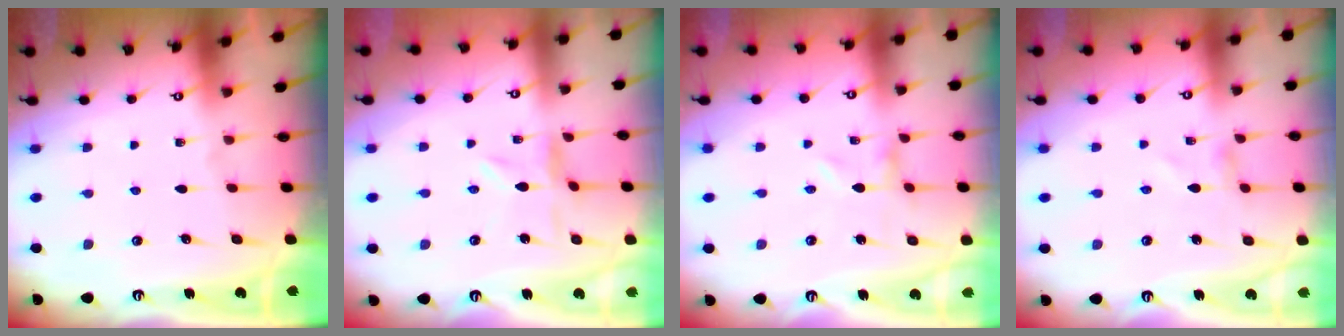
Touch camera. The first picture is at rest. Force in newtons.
{"total": 1.1, "press": 1.1, "slide": 0.2}
{"total": 0.0}
{"total": 0.0}